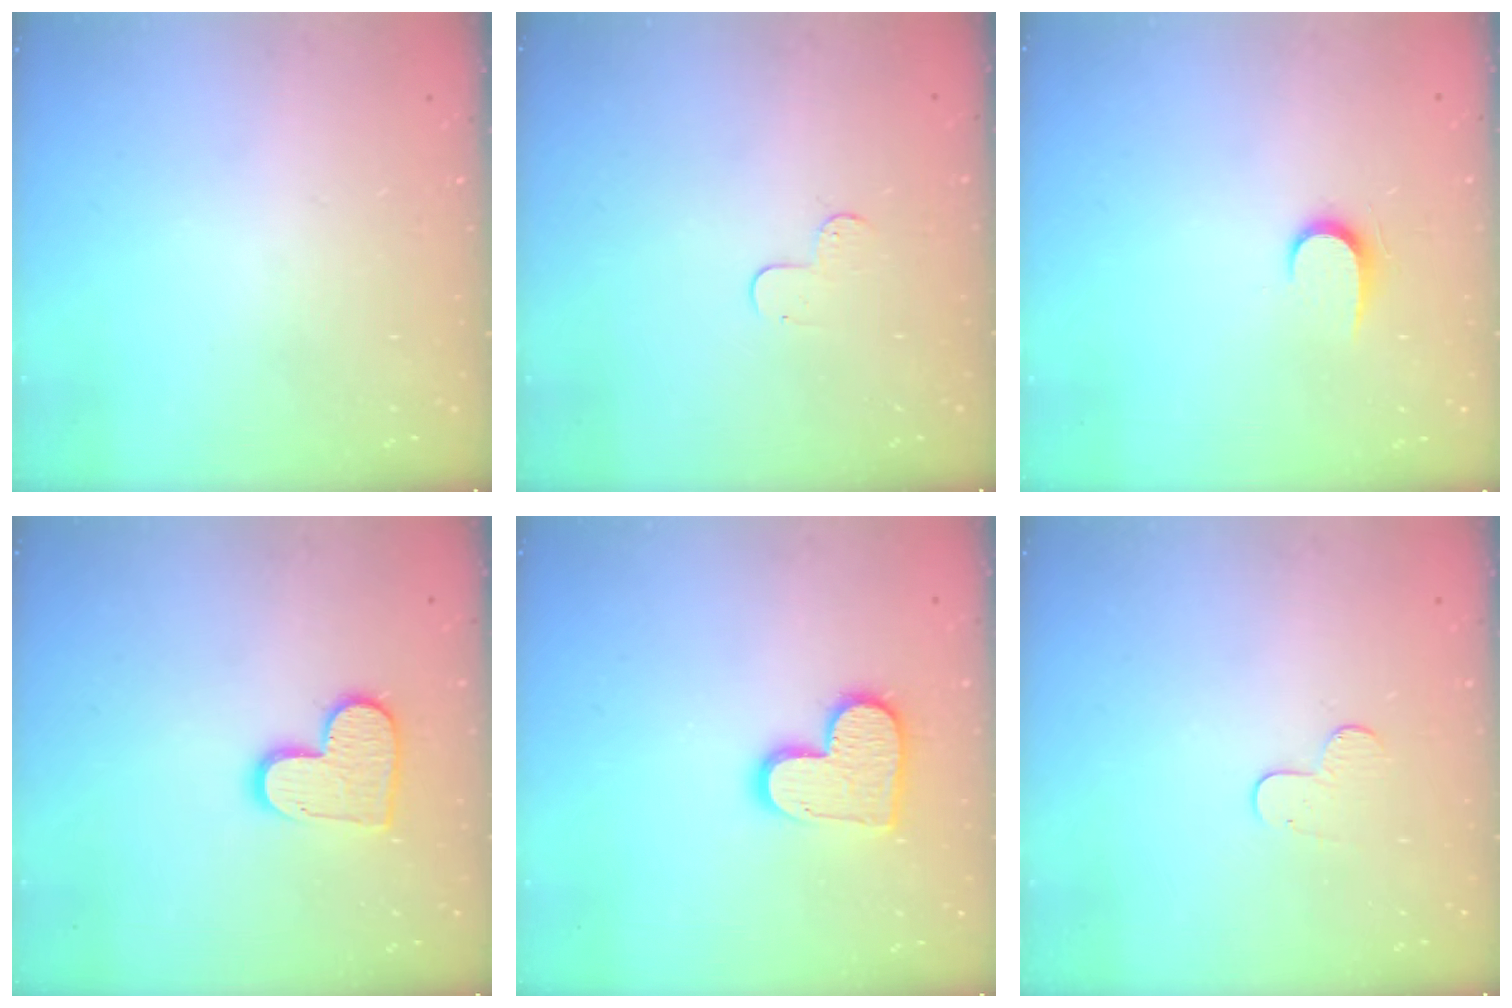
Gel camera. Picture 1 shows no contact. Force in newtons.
{"total": 4.6, "press": 4.6, "slide": 0.5}
{"total": 6.1, "press": 6.1, "slide": 0.6}
{"total": 11.4, "press": 11.3, "slide": 0.7}
{"total": 12.4, "press": 12.4, "slide": 0.8}
{"total": 5.7, "press": 5.7, "slide": 0.5}